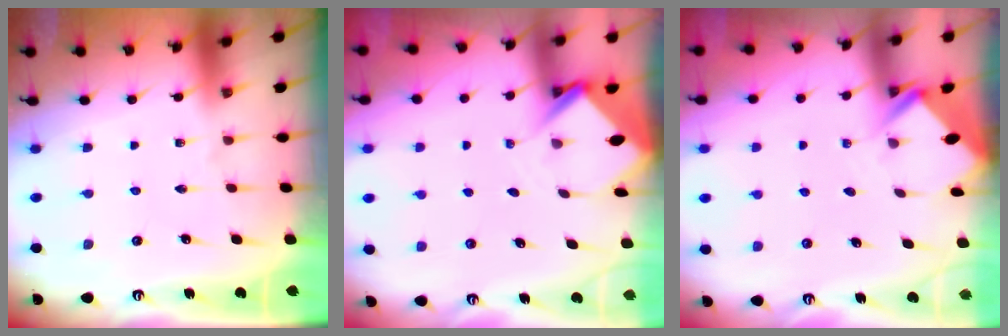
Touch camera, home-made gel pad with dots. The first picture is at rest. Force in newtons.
{"total": 3.6, "press": 3.6, "slide": 0.3}
{"total": 2.7, "press": 2.7, "slide": 0.1}